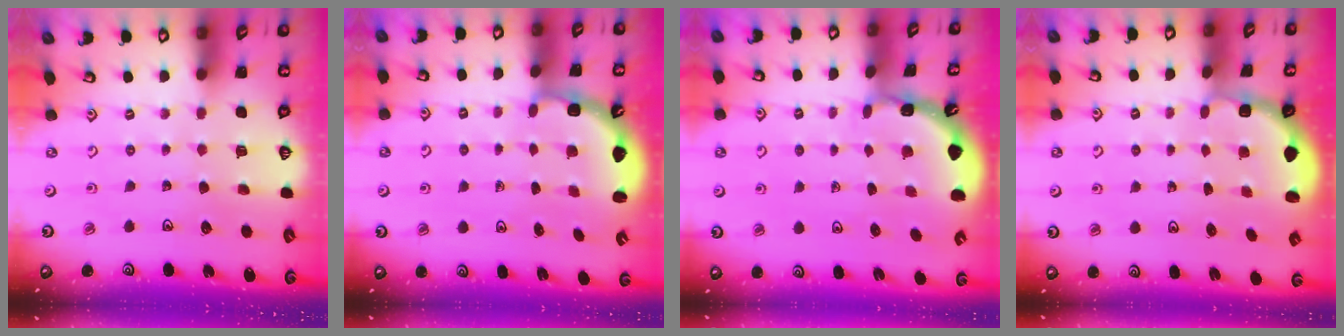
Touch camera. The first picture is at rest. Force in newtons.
{"total": 3.4, "press": 2.5, "slide": 2.3}
{"total": 1.7, "press": 1.6, "slide": 0.1}
{"total": 1.9, "press": 1.8, "slide": 0.7}